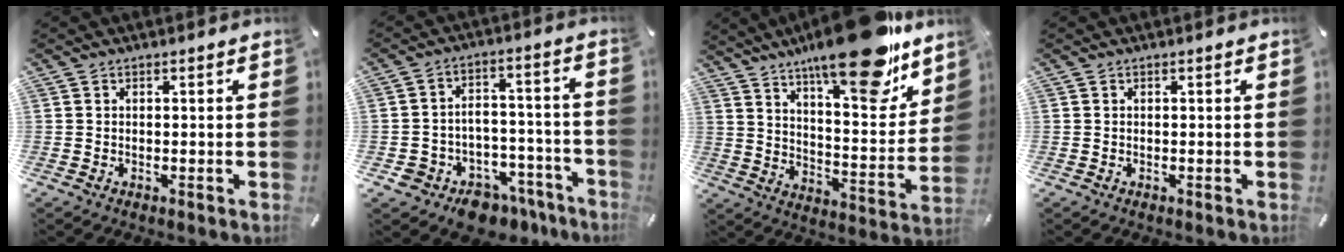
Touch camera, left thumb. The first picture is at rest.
{"total": 8.4, "force": [-6.0, 5.8, 1.2], "torque": [-0.010, 0.040, -0.100]}
{"total": 22.7, "force": [17.4, 6.5, 13.0], "torque": [-0.185, -0.127, 0.285]}
{"total": 0.0}